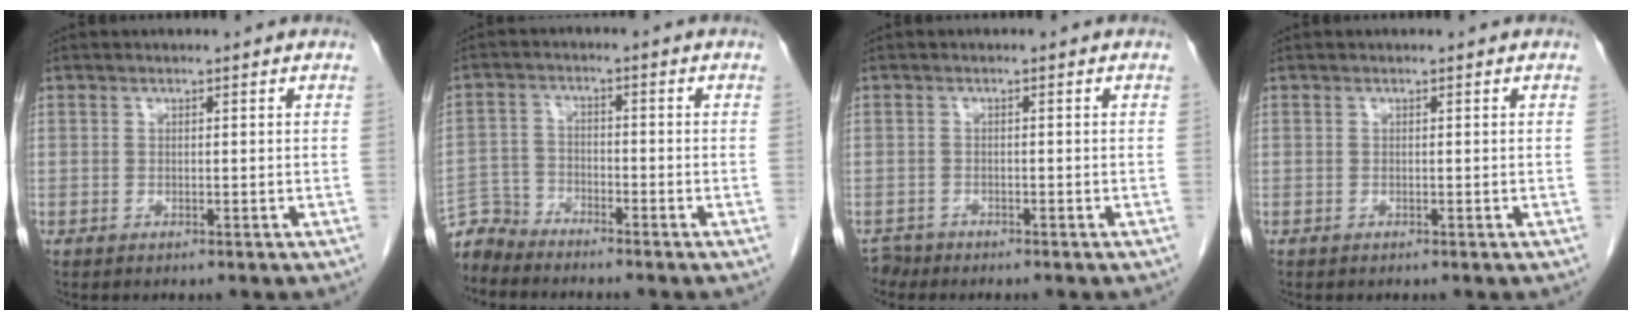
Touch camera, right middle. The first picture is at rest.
{"total": 4.8, "force": [-4.8, 0.5, -0.6], "torque": [0.012, -0.005, -0.092]}
{"total": 1.4, "force": [-1.3, 0.5, -0.4], "torque": [0.004, -0.002, -0.023]}
{"total": 0.0}